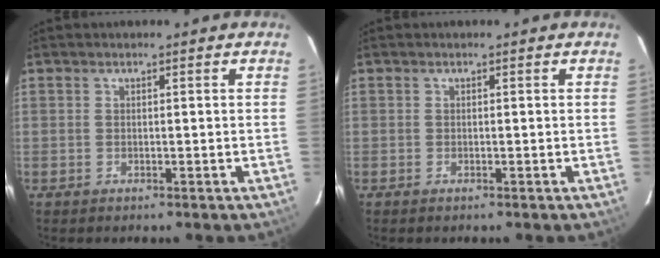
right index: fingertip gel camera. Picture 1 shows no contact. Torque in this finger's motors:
{"motor_torque": [0.13, -0.08, 0.07, 0.01]}